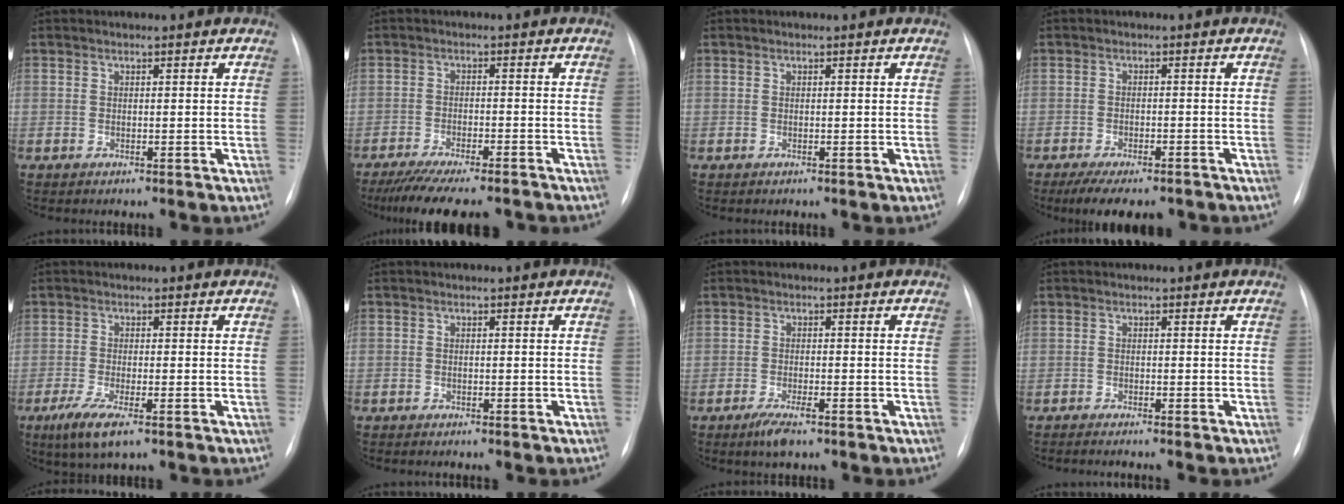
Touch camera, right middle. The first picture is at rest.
{"total": 14.3, "force": [-12.3, 2.3, 6.9], "torque": [-0.117, -0.023, -0.176]}
{"total": 0.0}
{"total": 9.2, "force": [-7.2, 3.1, 4.8], "torque": [-0.064, -0.007, -0.102]}
{"total": 5.3, "force": [-3.1, 0.8, 4.3], "torque": [-0.092, -0.017, -0.056]}
{"total": 2.4, "force": [-2.0, 0.8, 0.9], "torque": [-0.010, -0.002, -0.022]}
{"total": 3.3, "force": [-2.2, 0.7, 2.4], "torque": [-0.052, -0.005, -0.040]}
{"total": 3.3, "force": [-2.9, -0.2, 1.6], "torque": [-0.015, -0.003, -0.040]}